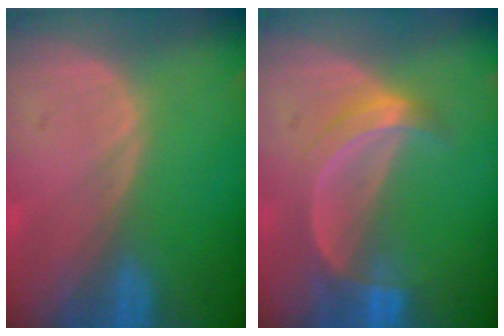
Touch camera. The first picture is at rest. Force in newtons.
{"total": 5.0, "press": 5.0, "slide": 0.6}